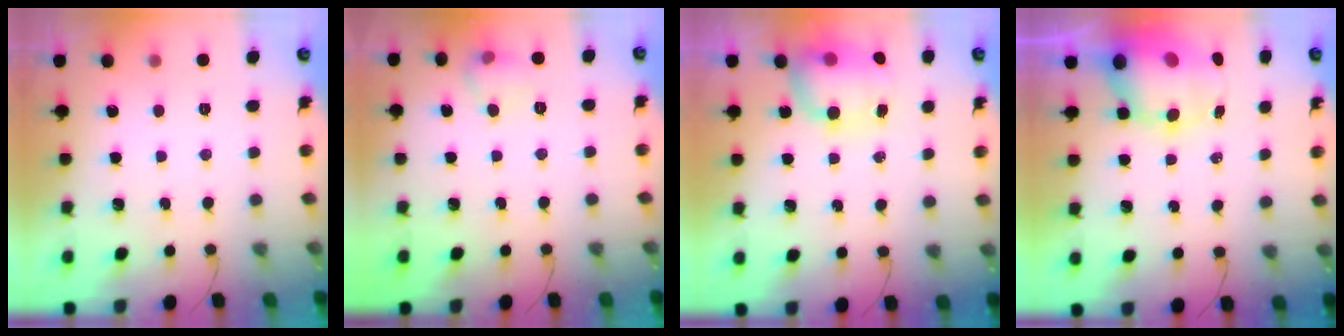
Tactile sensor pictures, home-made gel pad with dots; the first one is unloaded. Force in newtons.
{"total": 5.9, "press": 5.7, "slide": 1.6}
{"total": 10.7, "press": 8.7, "slide": 6.3}
{"total": 8.4, "press": 8.2, "slide": 2.0}